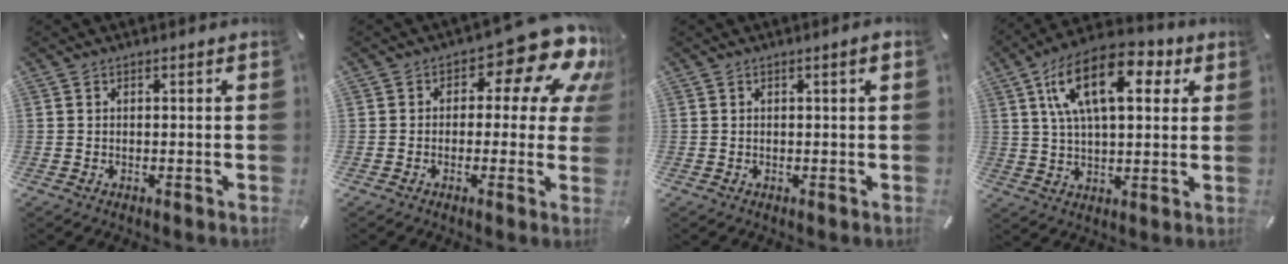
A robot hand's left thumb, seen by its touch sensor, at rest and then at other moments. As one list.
[{"total": 14.9, "force": [7.5, 6.8, 10.9], "torque": [-0.145, -0.054, 0.123]}, {"total": 1.7, "force": [0.4, 0.2, 1.7], "torque": [-0.030, 0.002, 0.006]}, {"total": 17.5, "force": [7.2, 8.7, 13.3], "torque": [-0.244, -0.010, 0.115]}]